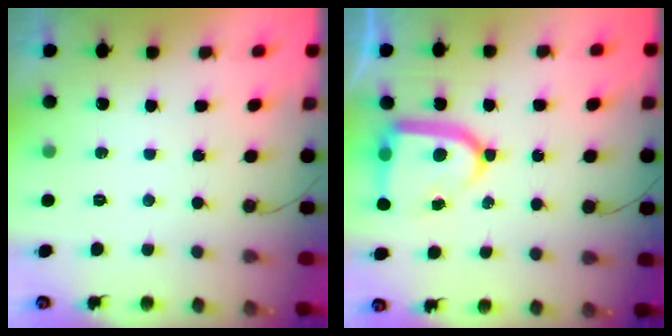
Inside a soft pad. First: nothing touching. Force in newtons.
{"total": 13.8, "press": 13.7, "slide": 1.4}